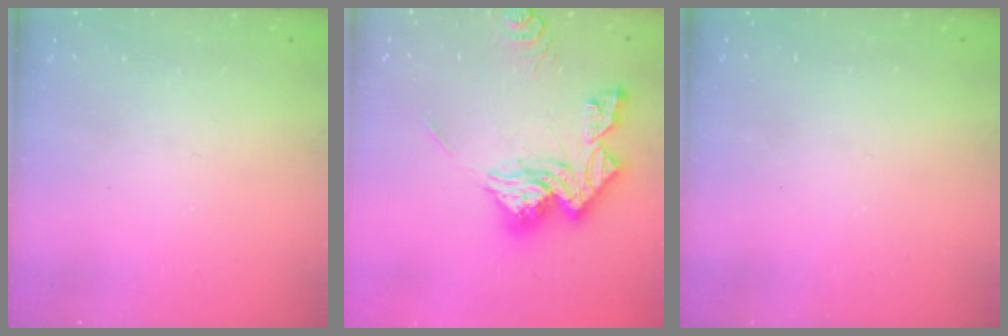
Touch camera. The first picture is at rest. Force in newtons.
{"total": 16.7, "press": 16.7, "slide": 1.6}
{"total": 0.0}